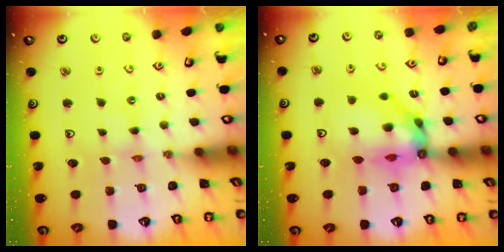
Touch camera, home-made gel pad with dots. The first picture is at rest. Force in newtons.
{"total": 15.4, "press": 15.3, "slide": 1.9}